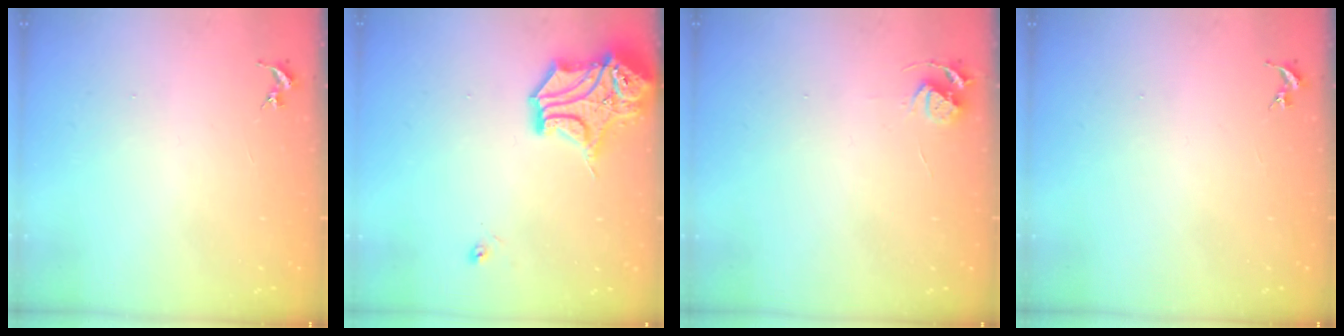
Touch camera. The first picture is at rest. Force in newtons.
{"total": 16.0, "press": 15.9, "slide": 2.2}
{"total": 6.3, "press": 6.3, "slide": 0.8}
{"total": 0.0}